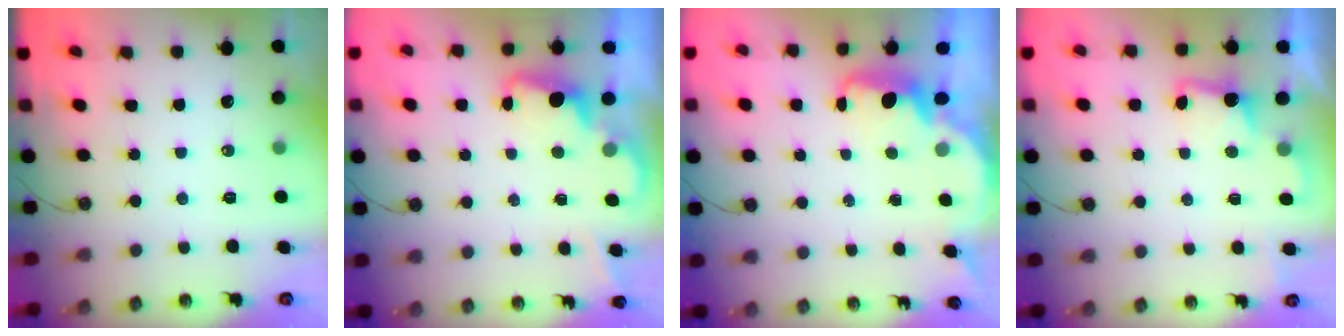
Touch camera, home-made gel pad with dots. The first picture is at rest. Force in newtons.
{"total": 2.0, "press": 1.9, "slide": 0.5}
{"total": 2.2, "press": 2.2, "slide": 0.6}
{"total": 2.4, "press": 2.2, "slide": 1.0}